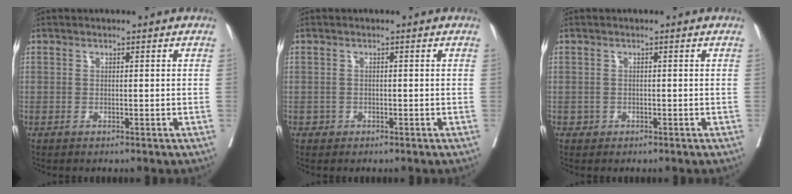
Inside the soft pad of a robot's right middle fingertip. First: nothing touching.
{"total": 0.7, "force": [-0.3, 0.6, 0.0], "torque": [-0.002, 0.004, -0.005]}
{"total": 0.6, "force": [-0.2, 0.6, 0.0], "torque": [-0.002, 0.004, -0.003]}